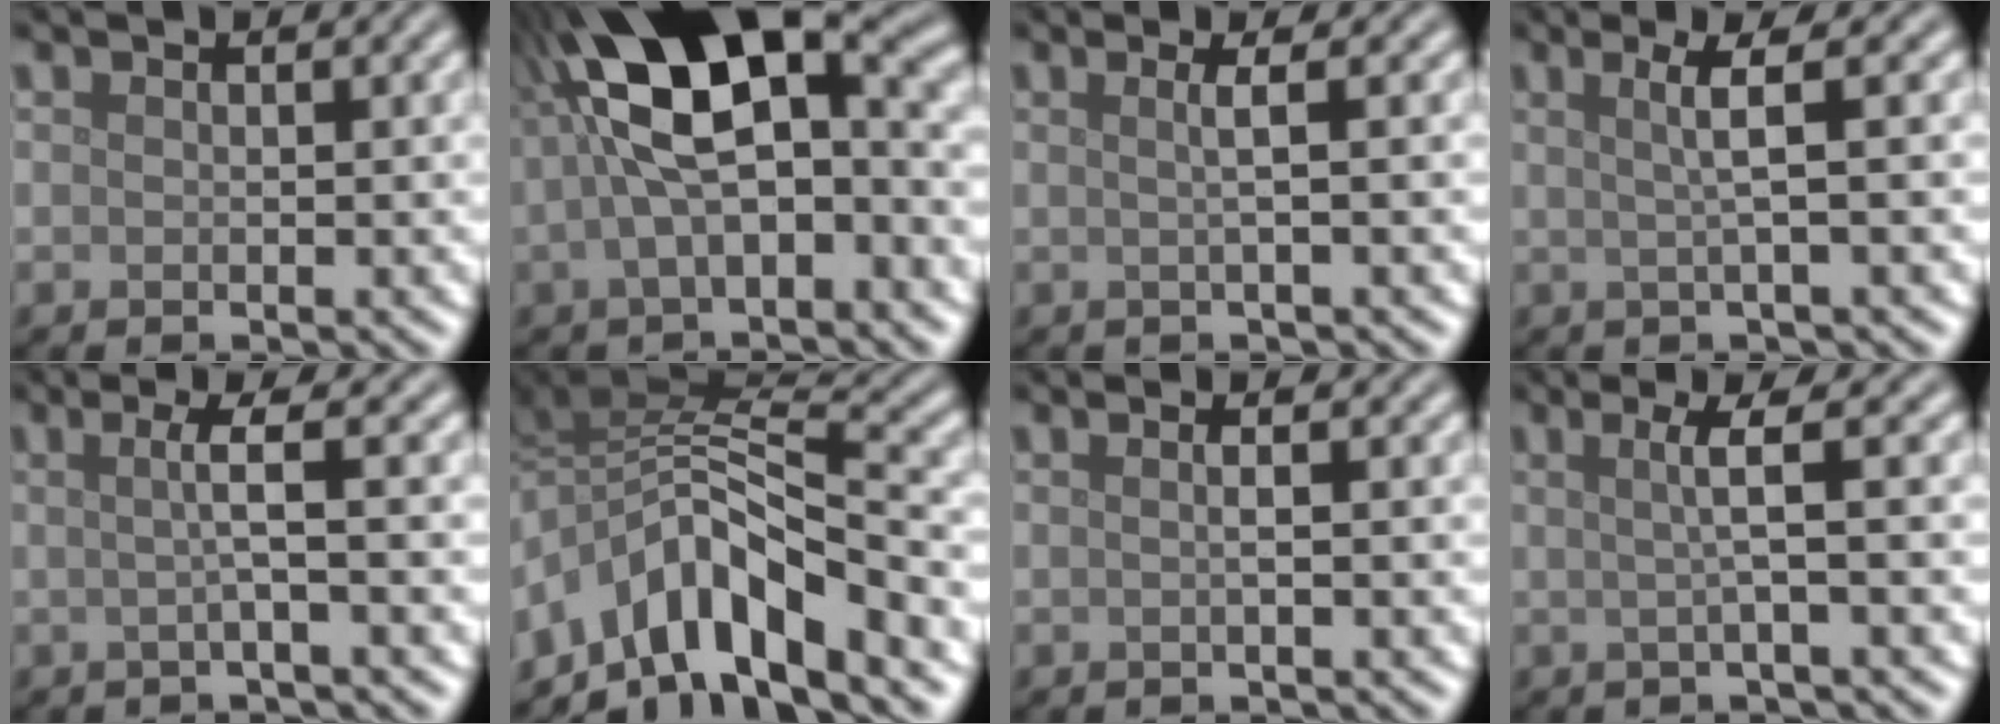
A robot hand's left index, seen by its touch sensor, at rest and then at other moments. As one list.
[{"total": 12.3, "force": [1.4, 5.6, 10.9], "torque": [-0.188, 0.037, 0.011]}, {"total": 2.0, "force": [0.2, 0.5, 1.9], "torque": [-0.030, 0.007, -0.008]}, {"total": 3.0, "force": [0.5, 0.5, 2.9], "torque": [-0.048, 0.006, 0.006]}, {"total": 2.7, "force": [0.0, 0.4, 2.7], "torque": [-0.046, 0.001, -0.008]}, {"total": 8.9, "force": [-4.8, 3.5, 6.6], "torque": [-0.097, 0.010, -0.097]}, {"total": 1.8, "force": [0.3, 0.7, 1.6], "torque": [-0.011, 0.000, -0.016]}, {"total": 2.9, "force": [0.2, 0.4, 2.9], "torque": [-0.049, 0.005, -0.002]}]